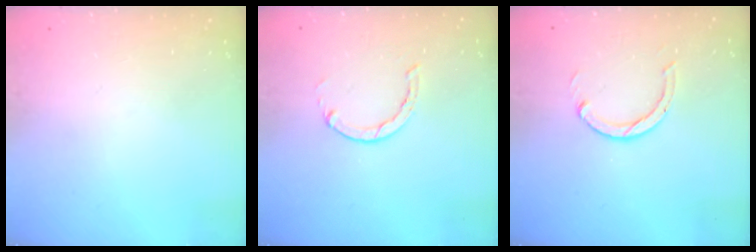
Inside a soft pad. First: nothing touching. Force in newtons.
{"total": 1.3, "press": 1.2, "slide": 0.3}
{"total": 3.0, "press": 3.0, "slide": 0.3}